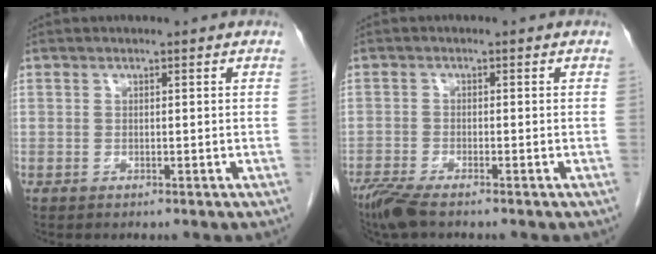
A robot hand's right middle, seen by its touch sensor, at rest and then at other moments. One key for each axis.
{"total": 4.1, "fx": -3.2, "fy": 0.3, "fz": 2.4, "tx": -0.054, "ty": -0.012, "tz": -0.064}